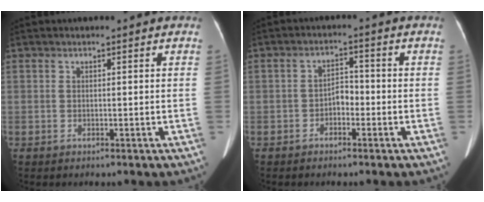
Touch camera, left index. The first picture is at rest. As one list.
[{"total": 2.8, "force": [-1.2, 1.6, 1.9], "torque": [-0.029, 0.015, -0.026]}]